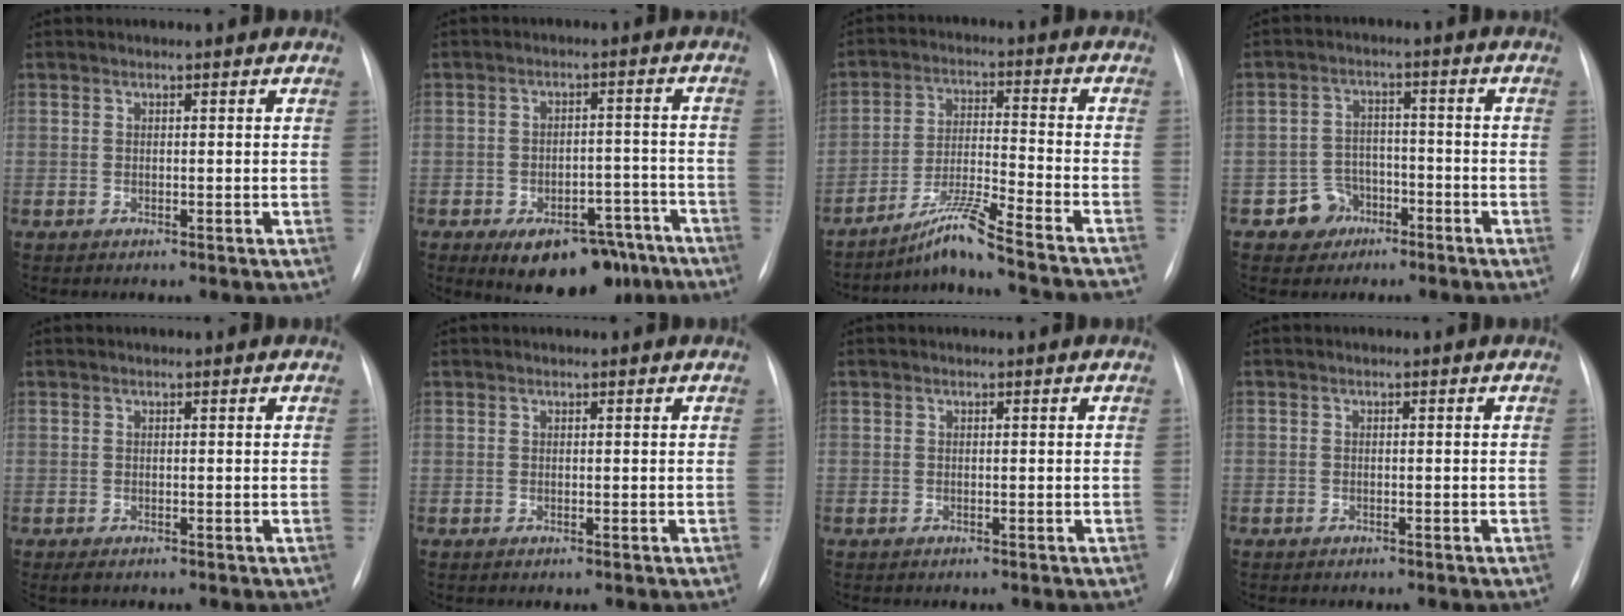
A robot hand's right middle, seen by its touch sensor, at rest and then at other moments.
{"total": 12.8, "force": [-8.9, 6.3, 6.6], "torque": [-0.069, 0.024, -0.122]}
{"total": 15.8, "force": [-14.2, -1.6, 6.8], "torque": [-0.104, -0.006, -0.224]}
{"total": 4.8, "force": [-2.7, 3.9, 0.4], "torque": [-0.001, 0.014, -0.041]}
{"total": 1.2, "force": [-0.8, 0.5, 0.7], "torque": [-0.012, -0.002, -0.008]}
{"total": 0.0}
{"total": 0.0}
{"total": 1.0, "force": [-0.7, 0.8, 0.0], "torque": [-0.008, 0.003, -0.009]}